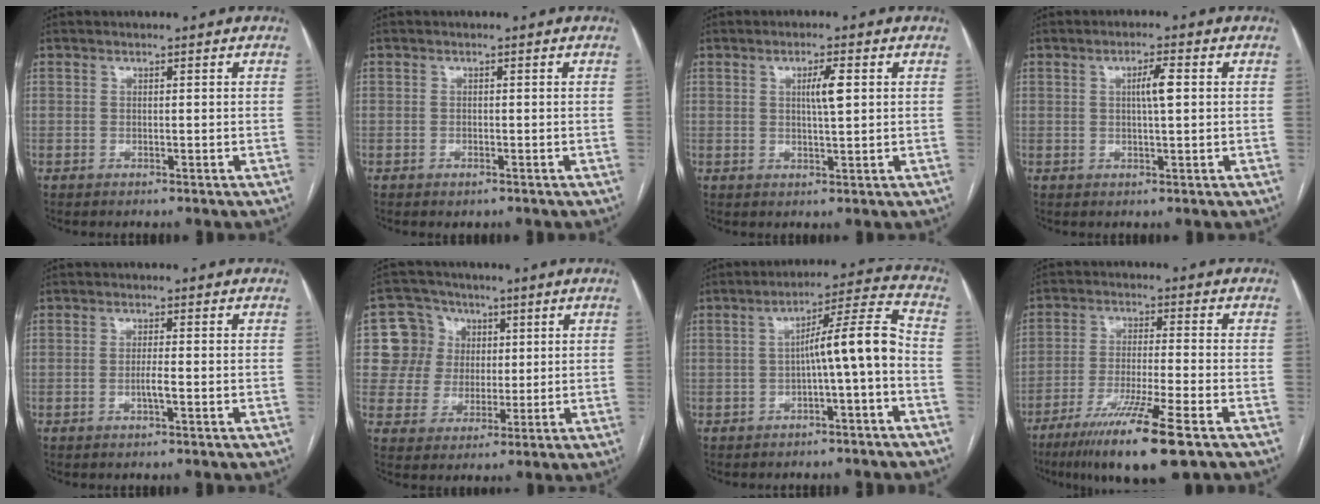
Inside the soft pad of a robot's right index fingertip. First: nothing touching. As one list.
[{"total": 0.7, "force": [-0.5, 0.4, 0.3], "torque": [-0.006, -0.001, -0.004]}, {"total": 3.5, "force": [0.9, 0.2, 3.3], "torque": [-0.056, 0.000, 0.014]}, {"total": 3.3, "force": [0.6, 0.2, 3.2], "torque": [-0.056, 0.002, 0.010]}, {"total": 2.0, "force": [-0.6, -0.1, 1.8], "torque": [-0.038, -0.001, -0.012]}, {"total": 8.4, "force": [2.2, 8.1, 0.9], "torque": [-0.016, 0.033, 0.042]}, {"total": 8.4, "force": [-1.7, -0.2, 8.2], "torque": [-0.121, 0.029, -0.026]}, {"total": 13.0, "force": [-8.1, -0.2, 10.2], "torque": [-0.188, -0.039, -0.138]}]